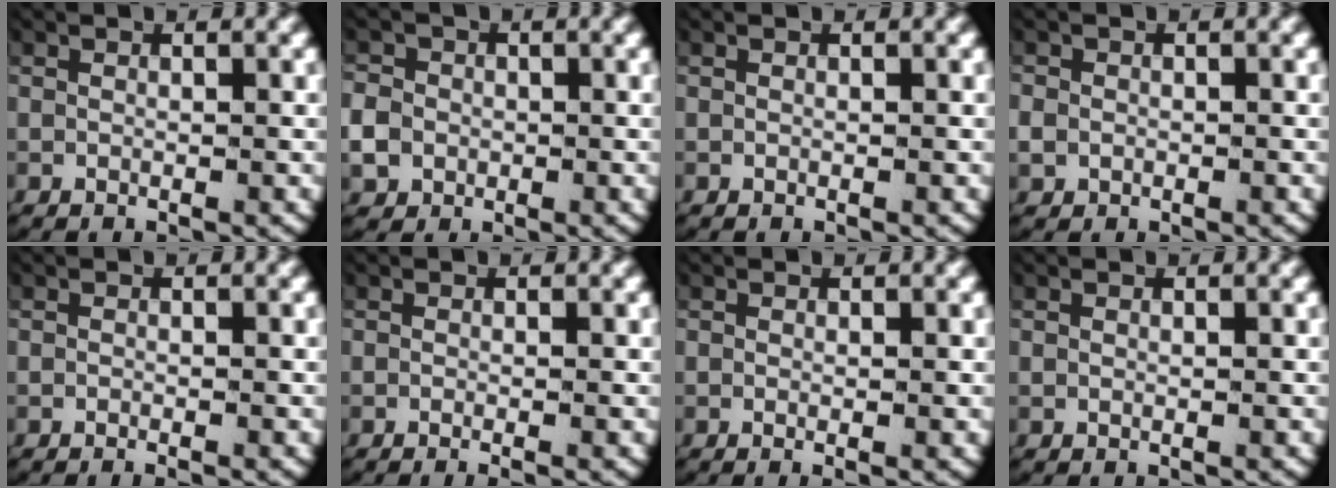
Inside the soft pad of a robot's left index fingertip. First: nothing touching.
{"total": 3.7, "force": [-0.6, 3.5, 1.2], "torque": [-0.039, -0.006, -0.013]}
{"total": 0.0}
{"total": 1.7, "force": [-0.4, 1.5, 0.5], "torque": [-0.028, -0.006, -0.005]}
{"total": 0.9, "force": [-0.7, 0.1, 0.4], "torque": [-0.004, 0.003, -0.015]}
{"total": 1.1, "force": [-0.8, 0.1, 0.8], "torque": [-0.009, 0.000, -0.014]}
{"total": 0.7, "force": [-0.2, 0.0, 0.7], "torque": [-0.013, -0.005, -0.002]}
{"total": 0.0}